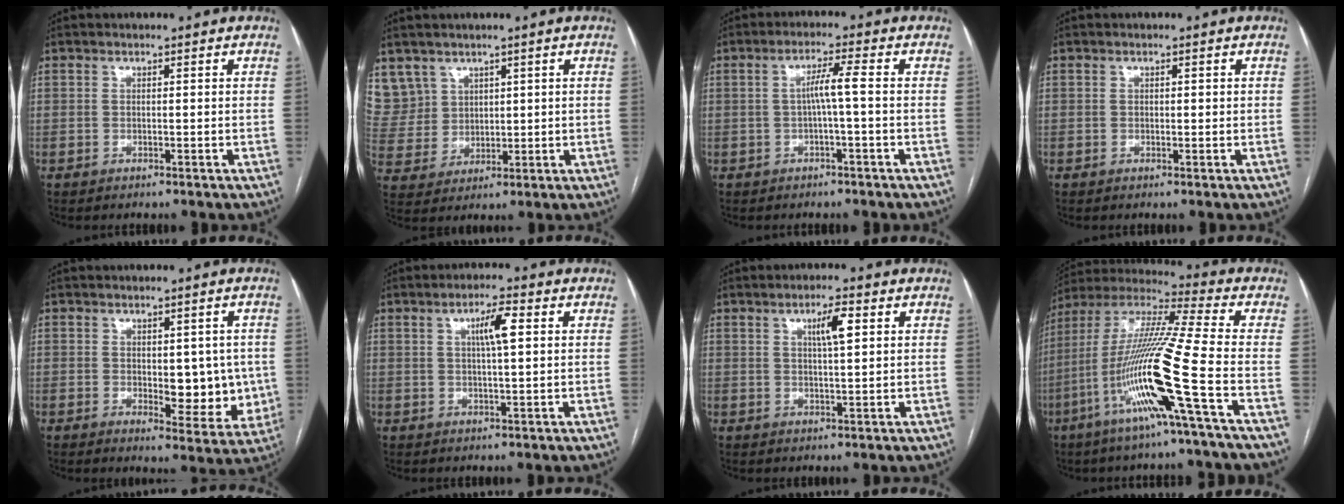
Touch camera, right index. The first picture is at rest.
{"total": 9.3, "force": [5.7, 7.4, 0.5], "torque": [-0.021, 0.029, 0.135]}
{"total": 3.6, "force": [-0.3, -0.3, 3.6], "torque": [-0.064, 0.010, -0.003]}
{"total": 0.8, "force": [0.1, 0.4, 0.7], "torque": [-0.009, 0.000, 0.002]}
{"total": 8.7, "force": [-0.2, 4.4, 7.5], "torque": [-0.072, 0.001, 0.011]}
{"total": 4.9, "force": [1.4, 0.5, 4.7], "torque": [-0.084, 0.005, 0.024]}
{"total": 4.4, "force": [1.7, 0.6, 4.1], "torque": [-0.070, 0.004, 0.028]}
{"total": 18.3, "force": [-6.6, -1.6, 17.0], "torque": [-0.340, -0.012, -0.133]}